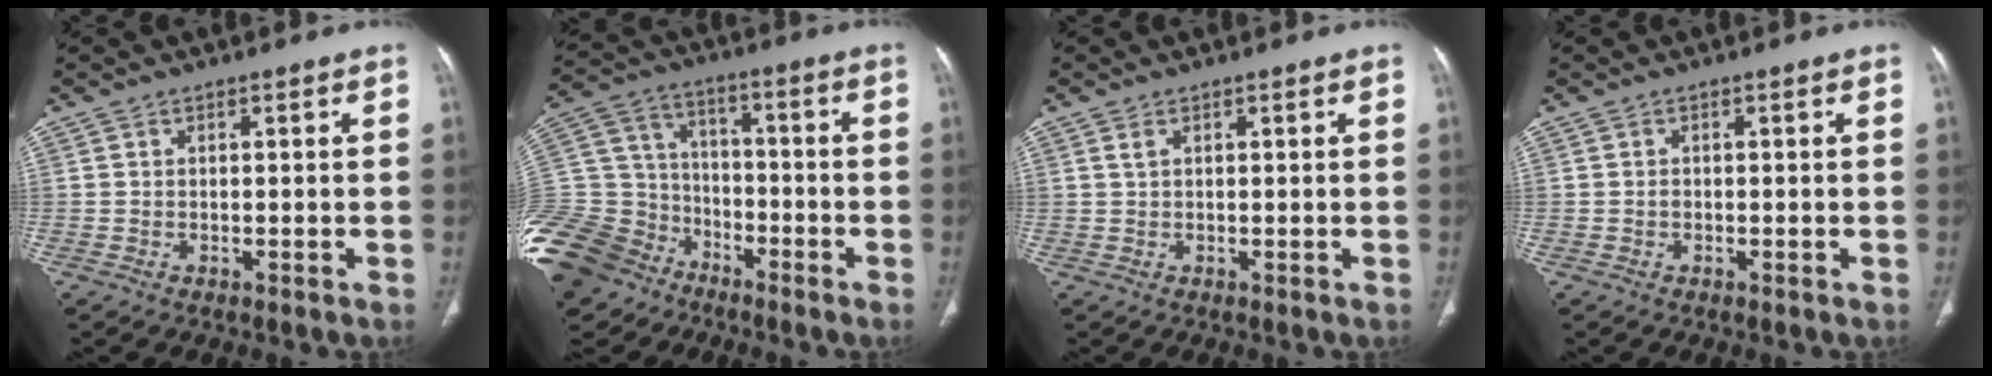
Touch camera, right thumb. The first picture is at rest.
{"total": 25.1, "force": [-14.5, 17.7, 10.2], "torque": [-0.286, 0.048, -0.261]}
{"total": 1.0, "force": [0.5, 0.5, 0.7], "torque": [-0.016, 0.005, 0.012]}
{"total": 0.7, "force": [-0.2, 0.5, 0.4], "torque": [-0.005, 0.001, -0.003]}